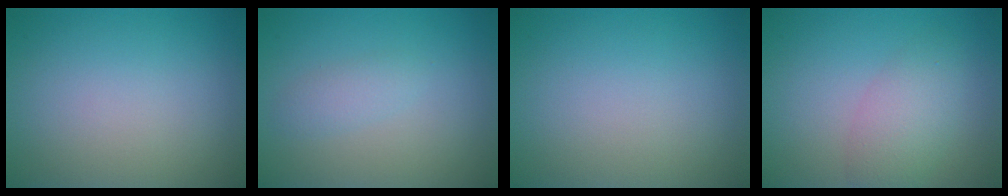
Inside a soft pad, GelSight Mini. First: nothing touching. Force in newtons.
{"total": 1.4, "press": 1.4, "slide": 0.0}
{"total": 0.0}
{"total": 2.3, "press": 2.3, "slide": 0.2}